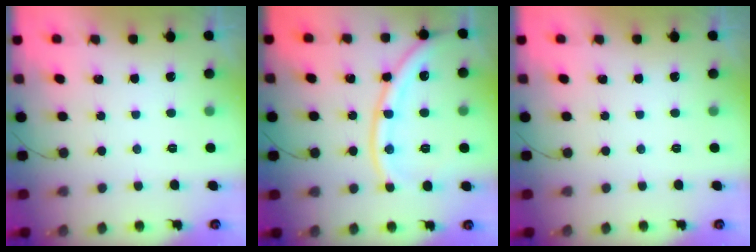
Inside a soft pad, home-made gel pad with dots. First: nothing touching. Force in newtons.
{"total": 14.0, "press": 13.9, "slide": 1.6}
{"total": 0.0}